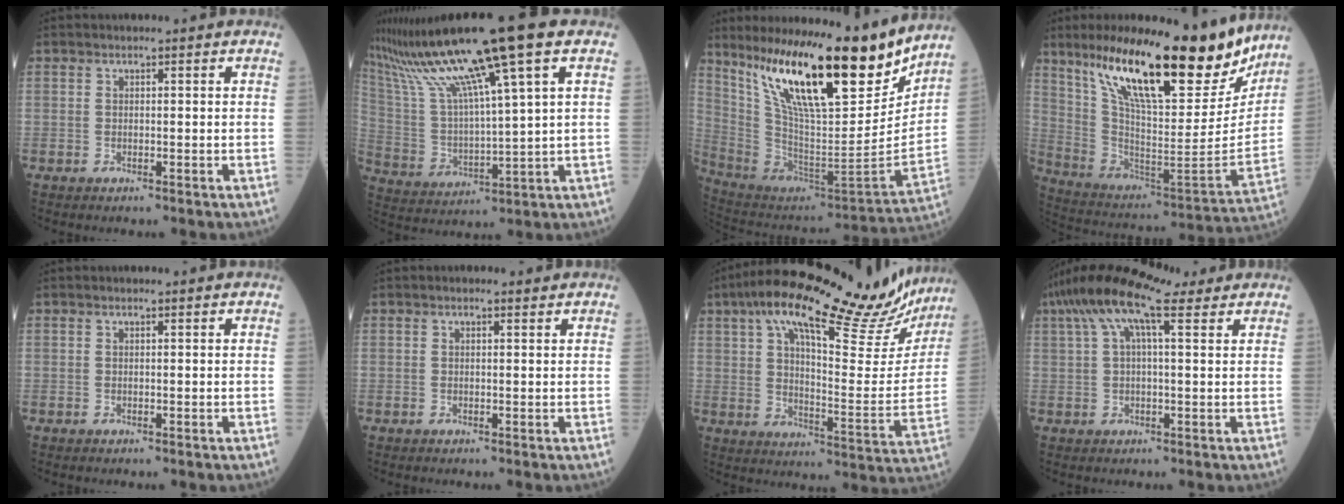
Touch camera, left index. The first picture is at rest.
{"total": 17.2, "force": [11.7, -1.5, 12.4], "torque": [-0.226, 0.022, 0.214]}
{"total": 24.3, "force": [17.2, 4.1, 16.7], "torque": [-0.281, -0.023, 0.300]}
{"total": 26.4, "force": [19.3, 5.3, 17.2], "torque": [-0.281, -0.024, 0.311]}
{"total": 0.0}
{"total": 0.7, "force": [0.4, 0.3, 0.5], "torque": [-0.013, 0.002, 0.005]}
{"total": 27.4, "force": [21.3, 6.6, 15.9], "torque": [-0.239, 0.020, 0.284]}
{"total": 10.2, "force": [6.4, 2.3, 7.6], "torque": [-0.149, 0.045, 0.110]}